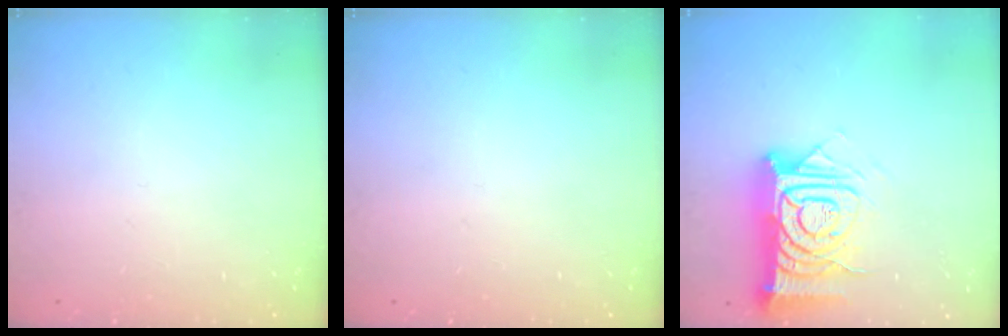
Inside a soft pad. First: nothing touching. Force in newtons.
{"total": 0.0}
{"total": 16.5, "press": 16.5, "slide": 1.5}